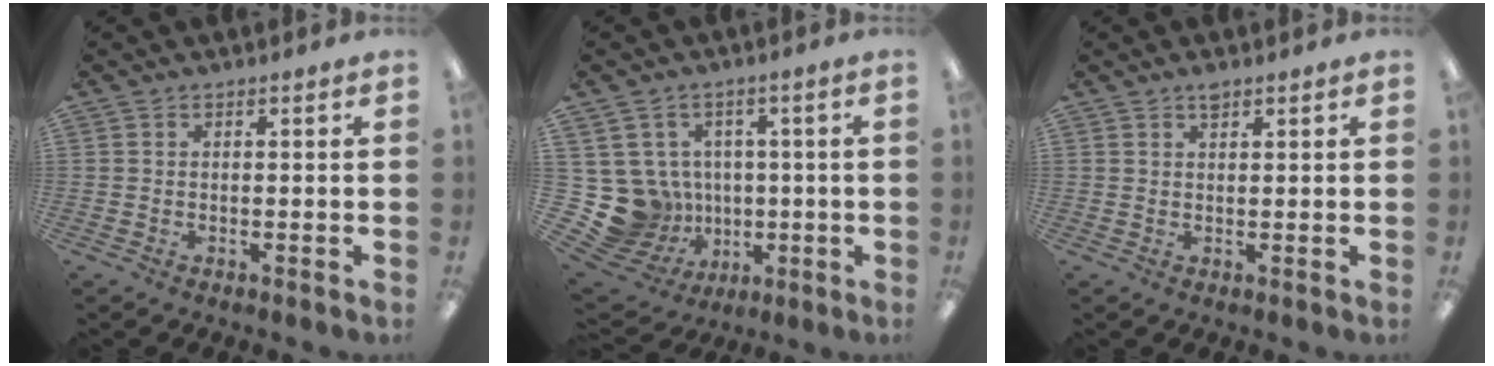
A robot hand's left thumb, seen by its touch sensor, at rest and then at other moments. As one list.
[{"total": 12.8, "force": [-0.5, 12.4, 3.3], "torque": [-0.107, -0.011, 0.017]}, {"total": 1.8, "force": [1.4, 0.6, 1.0], "torque": [-0.016, -0.003, 0.024]}]